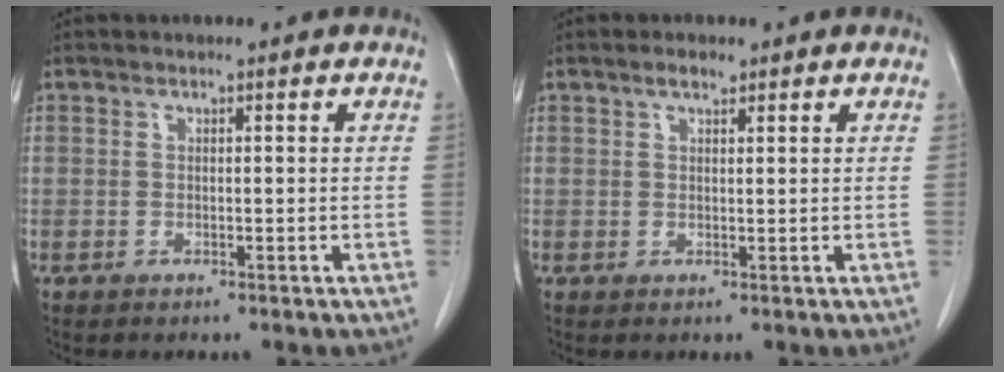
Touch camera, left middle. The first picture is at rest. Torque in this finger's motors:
{"motor_torque": [0.36, -0.21, -0.03, 0.02]}